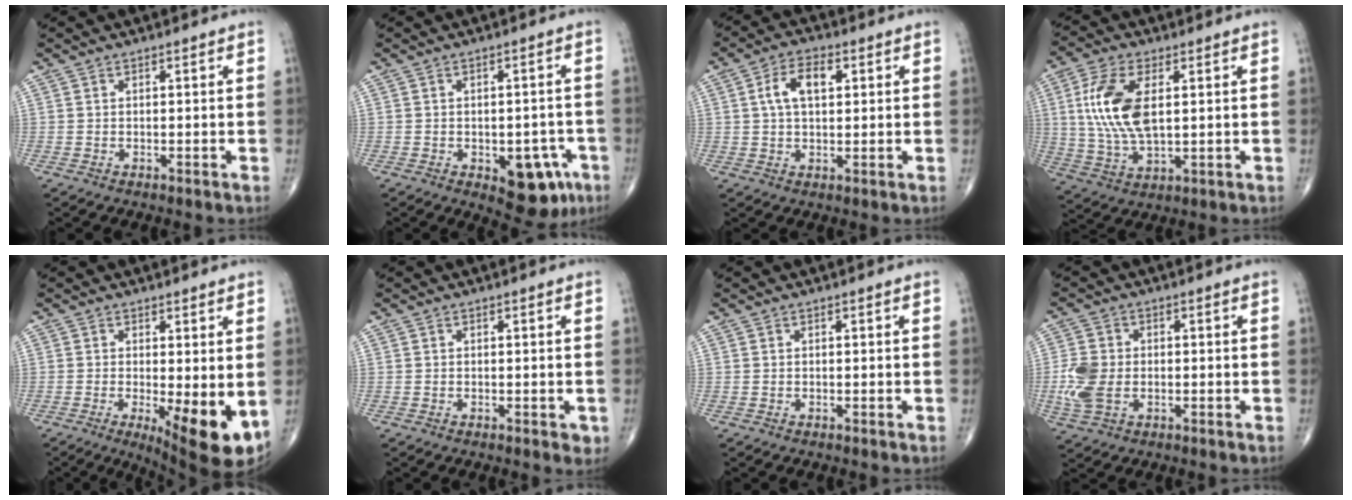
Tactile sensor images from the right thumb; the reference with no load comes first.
{"total": 9.7, "force": [-4.0, 5.2, 7.1], "torque": [-0.050, 0.019, -0.040]}
{"total": 7.0, "force": [1.8, 3.9, 5.6], "torque": [-0.099, 0.010, 0.031]}
{"total": 13.0, "force": [2.5, 6.3, 11.1], "torque": [-0.232, -0.007, 0.052]}
{"total": 9.9, "force": [-1.9, 3.0, 9.3], "torque": [-0.132, -0.025, -0.021]}
{"total": 1.4, "force": [-0.4, 0.8, 1.1], "torque": [-0.002, 0.000, -0.006]}
{"total": 0.0}
{"total": 7.2, "force": [-1.1, 5.0, 5.1], "torque": [-0.116, 0.003, -0.021]}